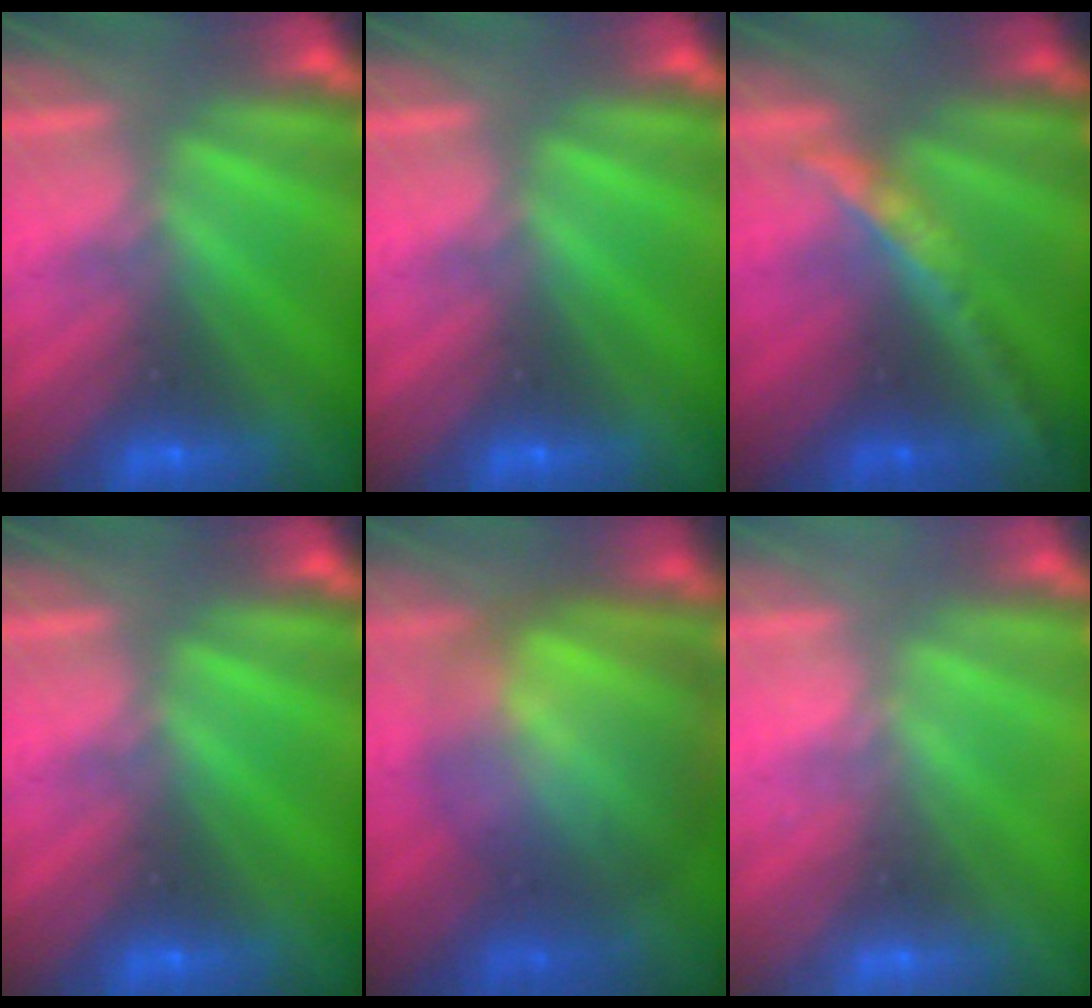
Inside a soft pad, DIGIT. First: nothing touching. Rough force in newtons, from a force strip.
{"total": 0.0}
{"total": 2.4}
{"total": 0.0}
{"total": 7.2}
{"total": 2.3}